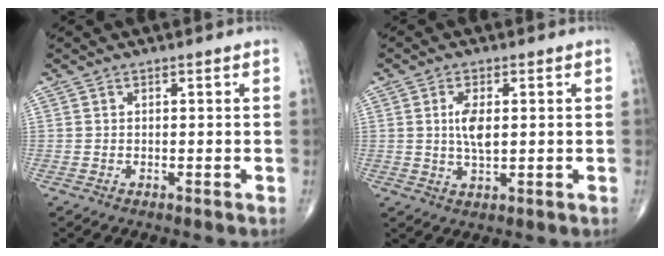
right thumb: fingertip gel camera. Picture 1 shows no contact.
{"total": 4.9, "force": [0.7, 2.0, 4.4], "torque": [-0.086, -0.008, 0.013]}